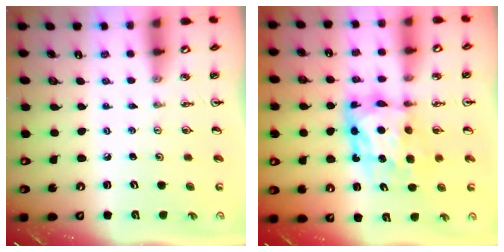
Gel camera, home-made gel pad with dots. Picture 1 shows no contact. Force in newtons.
{"total": 10.0, "press": 9.9, "slide": 1.2}